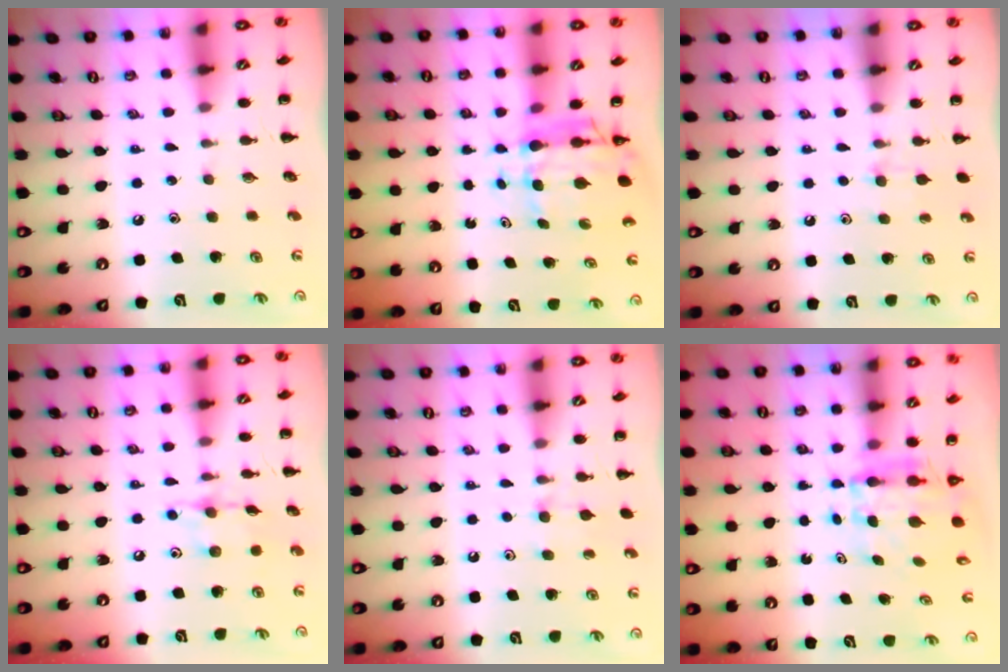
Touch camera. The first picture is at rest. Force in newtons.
{"total": 6.9, "press": 6.6, "slide": 2.2}
{"total": 5.7, "press": 5.5, "slide": 1.8}
{"total": 7.9, "press": 7.9, "slide": 0.7}
{"total": 7.2, "press": 6.9, "slide": 1.9}
{"total": 5.4, "press": 5.3, "slide": 1.0}